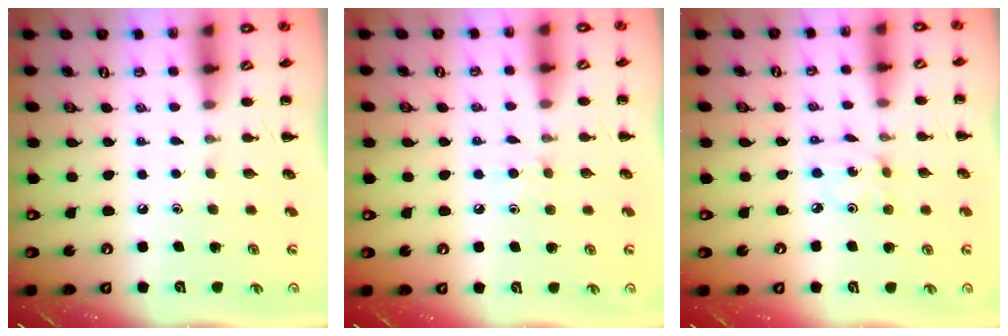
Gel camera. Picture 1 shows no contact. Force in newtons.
{"total": 4.1, "press": 4.0, "slide": 1.2}
{"total": 1.5, "press": 1.4, "slide": 0.4}